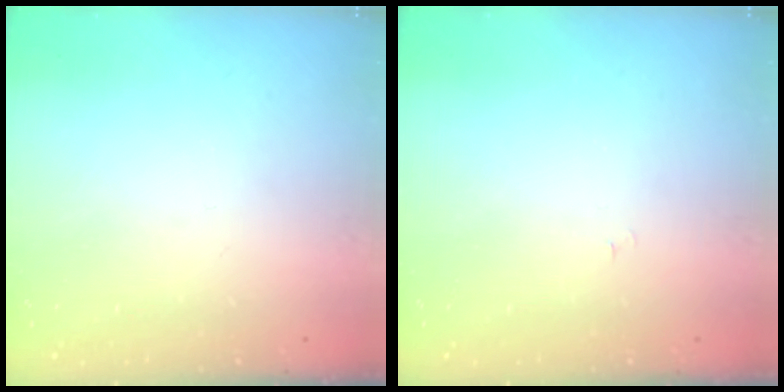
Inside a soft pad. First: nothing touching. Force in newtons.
{"total": 3.3, "press": 3.3, "slide": 0.5}